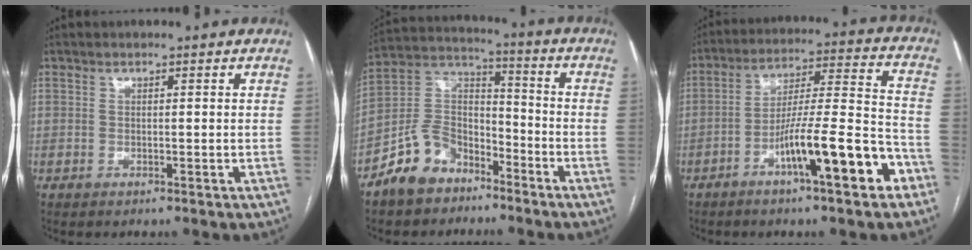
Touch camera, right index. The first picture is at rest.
{"total": 10.8, "force": [-7.4, 6.8, 3.9], "torque": [-0.081, 0.033, -0.140]}
{"total": 14.2, "force": [-7.2, 1.4, 12.1], "torque": [-0.195, 0.013, -0.115]}